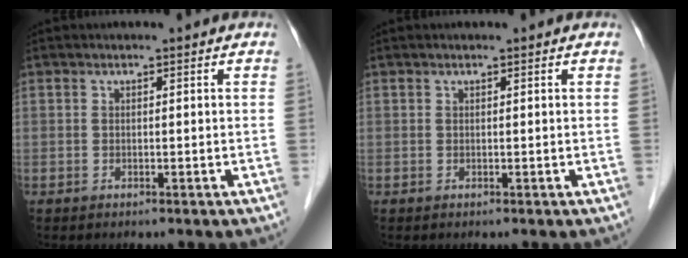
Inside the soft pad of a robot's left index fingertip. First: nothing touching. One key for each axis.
{"total": 0.0}